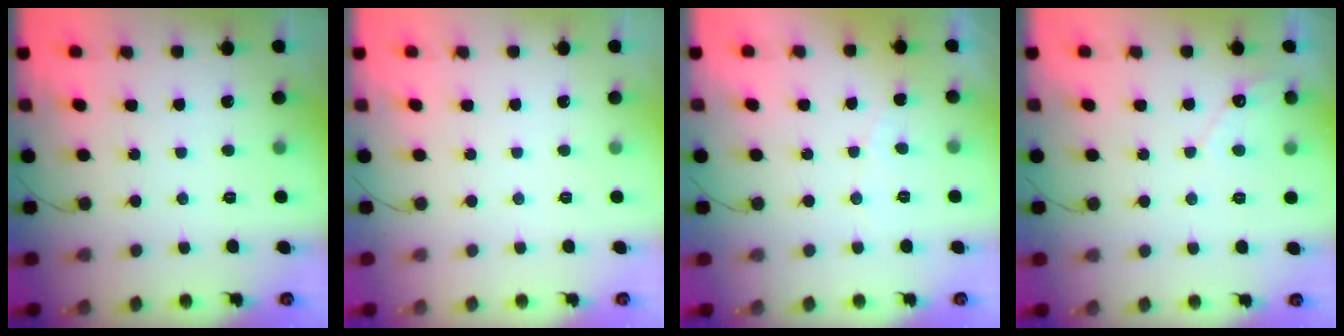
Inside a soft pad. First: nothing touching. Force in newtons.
{"total": 0.0}
{"total": 2.2, "press": 2.2, "slide": 0.1}
{"total": 4.0, "press": 4.0, "slide": 0.2}